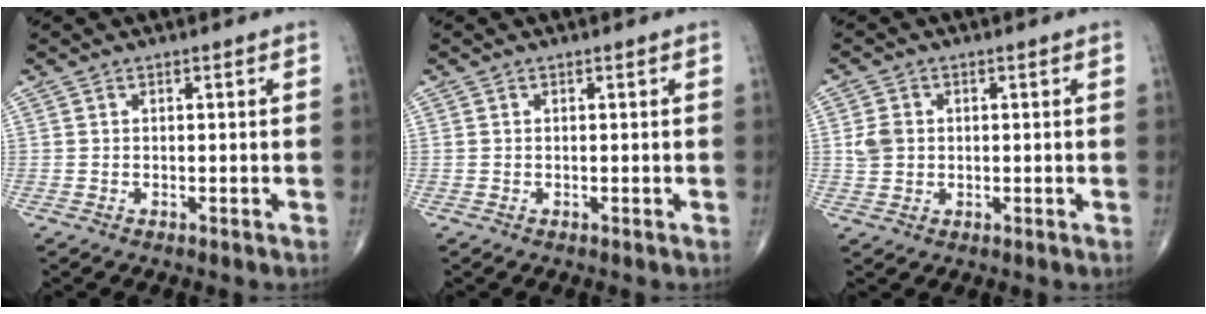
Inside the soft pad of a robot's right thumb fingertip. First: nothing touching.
{"total": 0.0}
{"total": 3.6, "force": [0.3, 3.0, 2.0], "torque": [-0.032, 0.006, 0.008]}